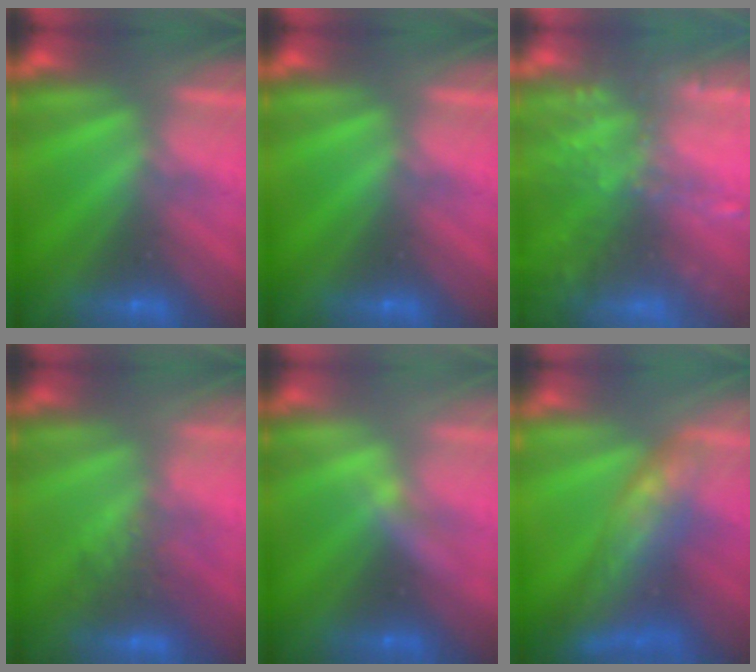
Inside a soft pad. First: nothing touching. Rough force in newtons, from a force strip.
{"total": 0.0}
{"total": 7.1}
{"total": 2.7}
{"total": 2.1}
{"total": 8.6}